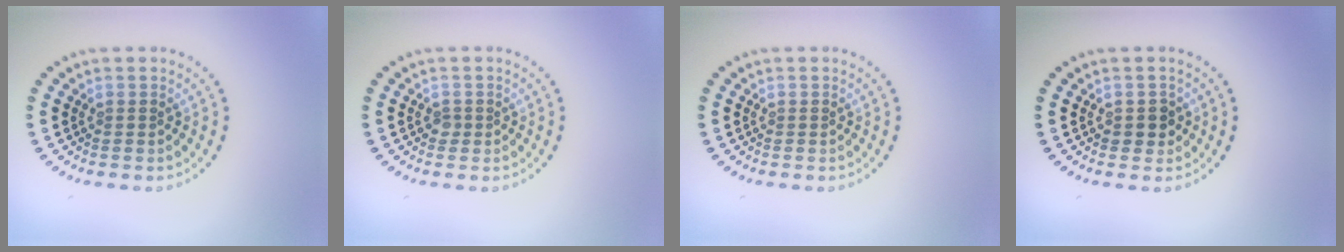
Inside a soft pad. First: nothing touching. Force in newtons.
{"total": 0.8, "press": 0.6, "slide": 0.5}
{"total": 0.0}
{"total": 1.5, "press": 1.3, "slide": 0.6}